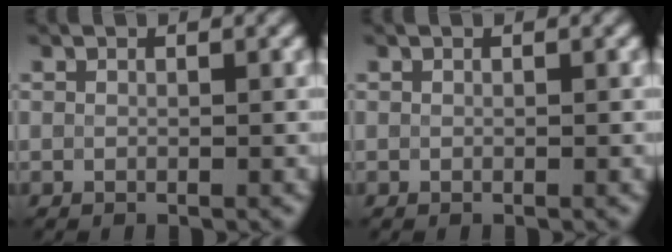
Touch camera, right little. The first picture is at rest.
{"total": 0.0}